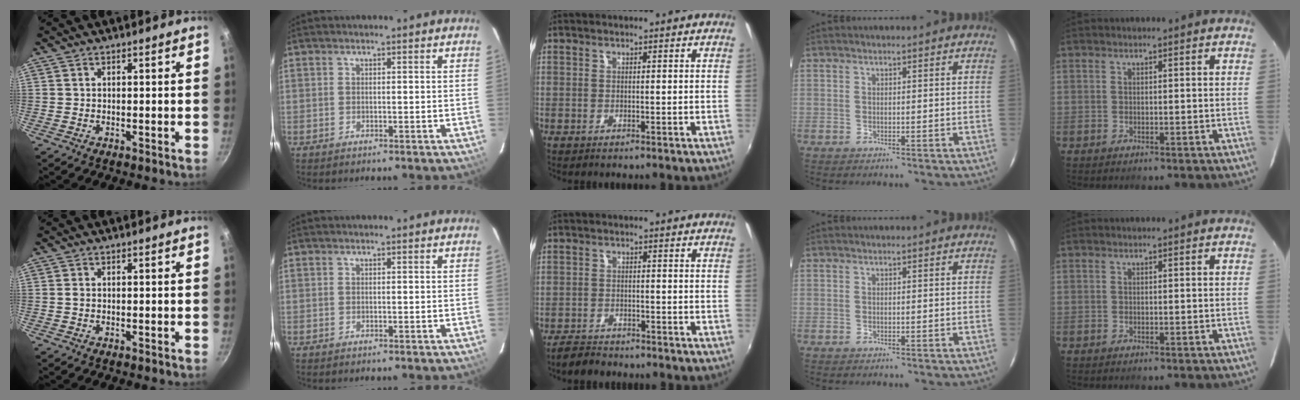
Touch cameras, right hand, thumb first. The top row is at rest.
{"thumb": {"total": 0.6, "force": [-0.1, 0.4, 0.4], "torque": [-0.010, 0.002, -0.002]}, "middle": {"total": 4.2, "force": [-3.8, 1.5, 1.0], "torque": [-0.040, -0.001, -0.068]}}